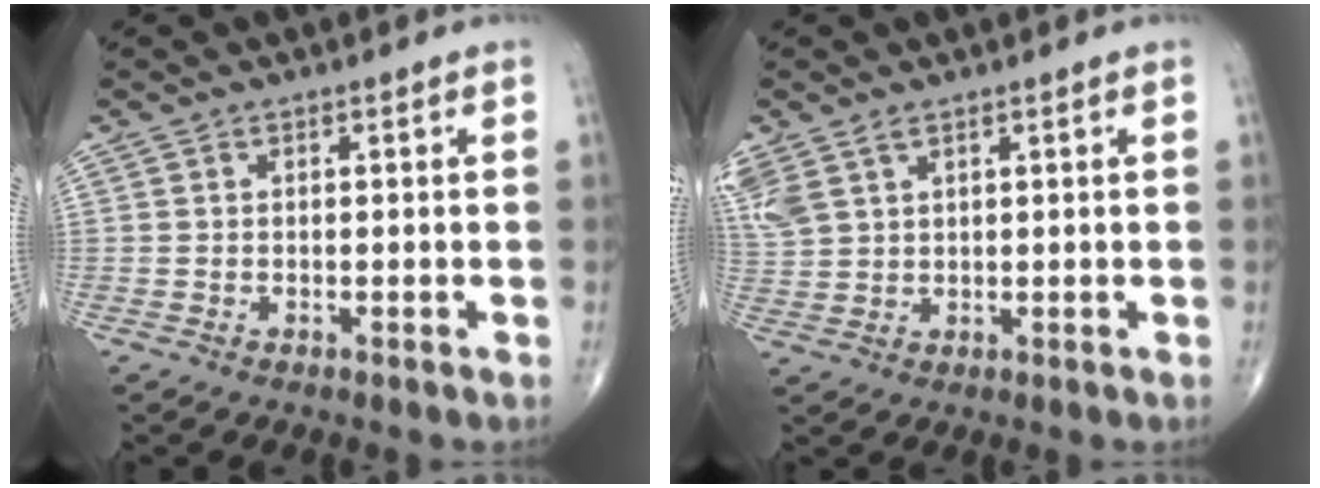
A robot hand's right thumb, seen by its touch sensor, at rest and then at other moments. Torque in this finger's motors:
{"motor_torque": [-0.50, 0.58, 0.37, 0.47, 0.05]}